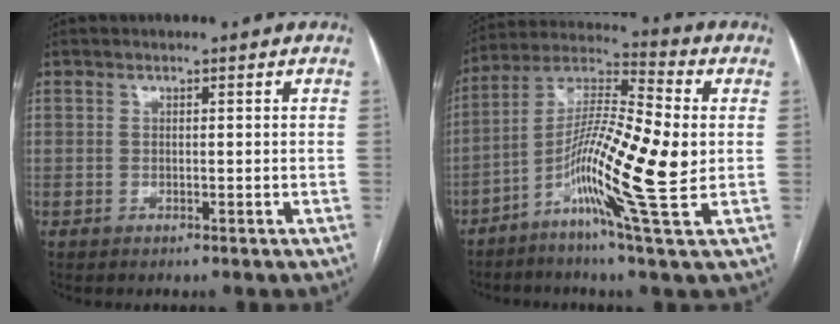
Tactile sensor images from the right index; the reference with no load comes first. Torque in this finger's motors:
{"motor_torque": [1.39, -0.75, 0.66, 0.21]}